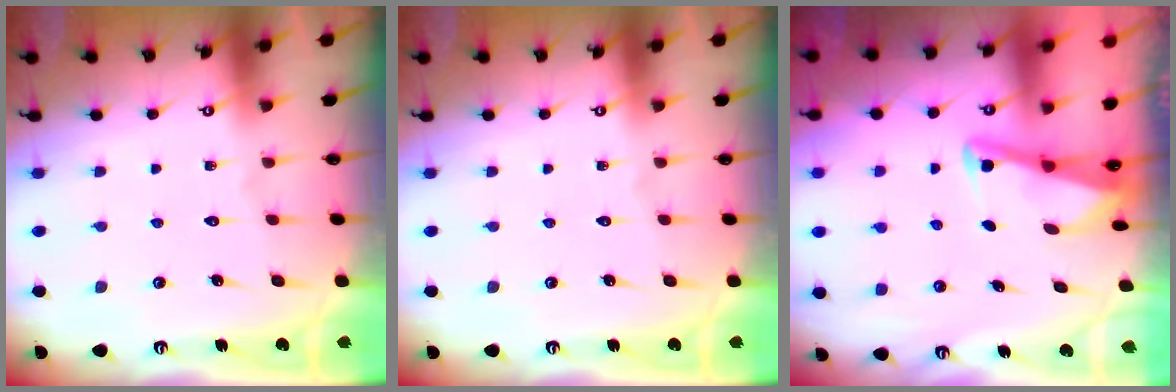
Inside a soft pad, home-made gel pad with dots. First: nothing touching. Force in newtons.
{"total": 0.0}
{"total": 2.8, "press": 2.8, "slide": 0.4}